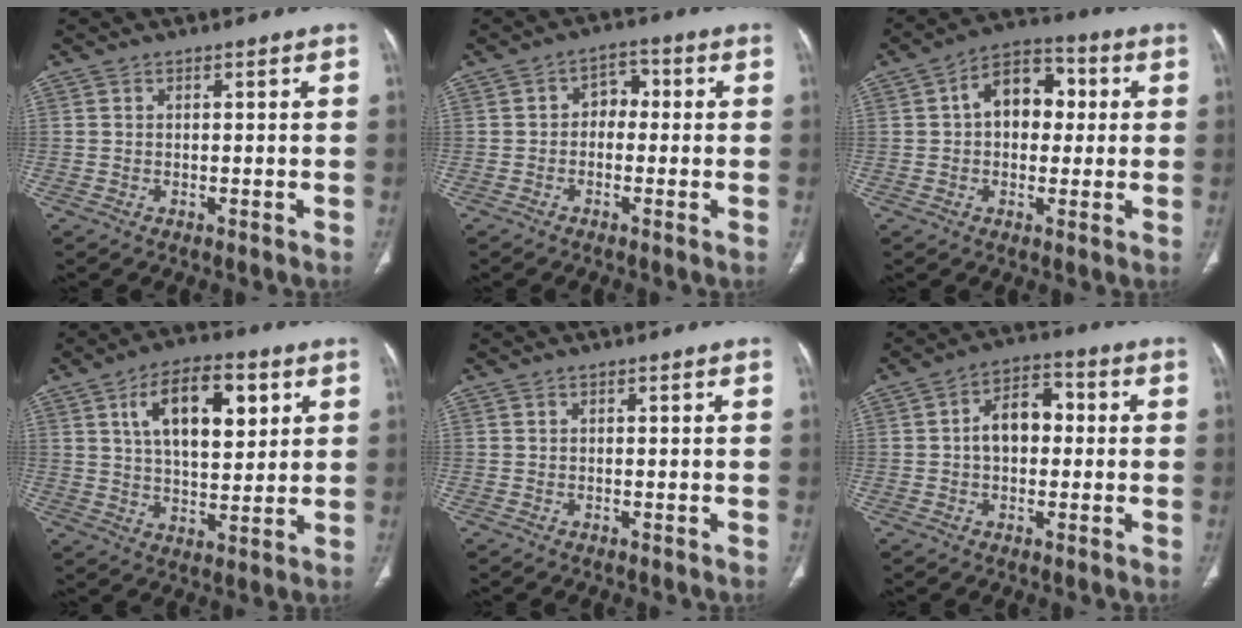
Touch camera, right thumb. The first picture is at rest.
{"total": 4.0, "force": [-0.3, 3.1, 2.6], "torque": [-0.018, 0.020, -0.018]}
{"total": 10.9, "force": [1.7, 7.5, 7.8], "torque": [-0.084, 0.023, 0.018]}
{"total": 14.6, "force": [5.3, 7.3, 11.5], "torque": [-0.157, -0.012, 0.090]}
{"total": 0.0}
{"total": 8.2, "force": [0.3, 5.5, 6.1], "torque": [-0.080, 0.027, -0.004]}